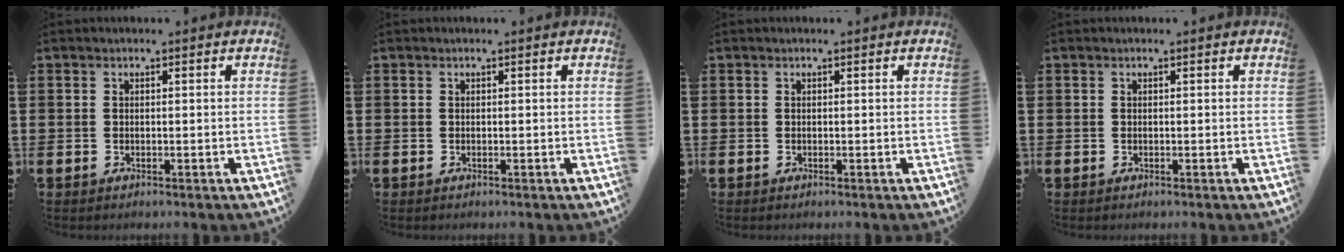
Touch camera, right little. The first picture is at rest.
{"total": 0.0}
{"total": 0.0}
{"total": 0.0}